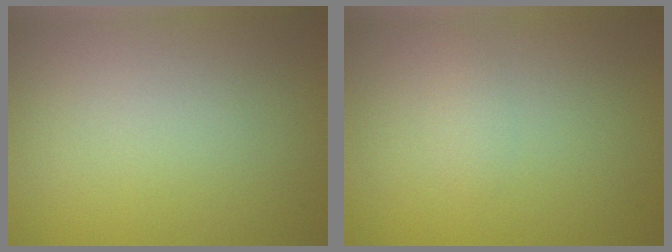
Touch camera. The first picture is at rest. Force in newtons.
{"total": 0.9, "press": 0.9, "slide": 0.0}